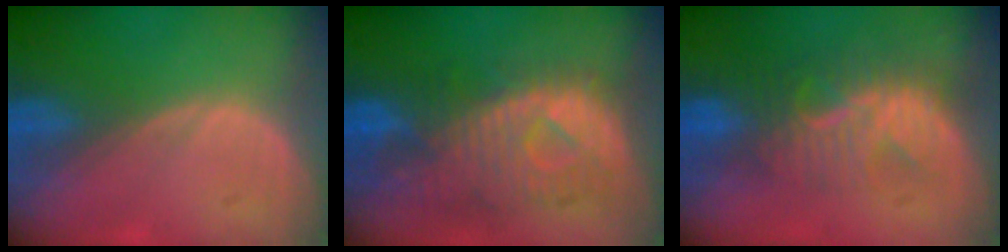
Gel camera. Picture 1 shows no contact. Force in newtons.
{"total": 10.9, "press": 9.6, "slide": 5.0}
{"total": 8.4, "press": 8.0, "slide": 2.4}